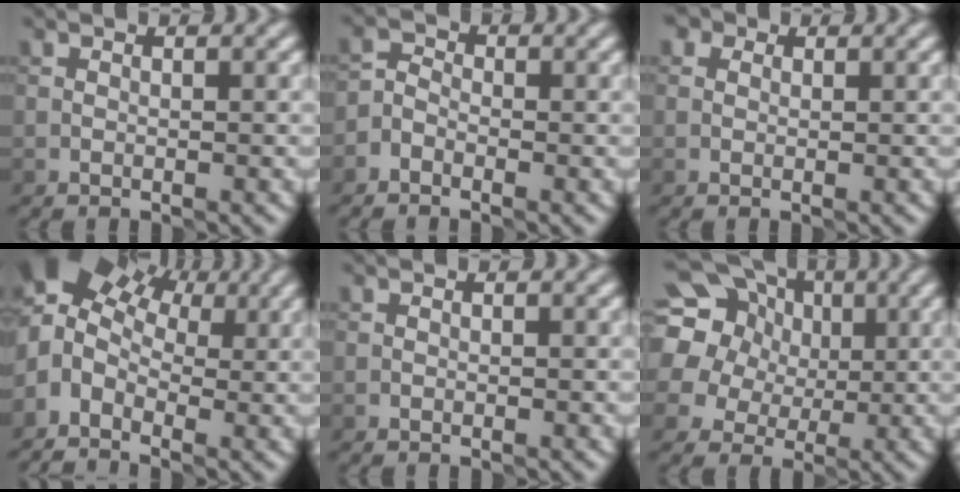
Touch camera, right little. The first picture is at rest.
{"total": 1.6, "force": [-1.0, 1.1, 0.6], "torque": [-0.007, 0.010, -0.027]}
{"total": 2.9, "force": [1.5, 2.0, 1.5], "torque": [-0.004, 0.024, -0.017]}
{"total": 7.6, "force": [1.9, 5.2, 5.2], "torque": [-0.102, 0.013, 0.022]}
{"total": 0.0}
{"total": 19.8, "force": [7.4, 16.9, 7.3], "torque": [-0.203, 0.050, 0.105]}